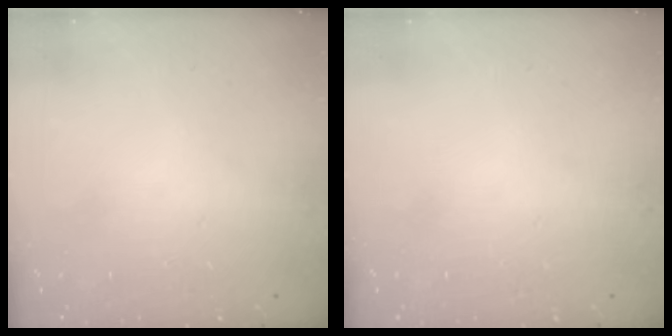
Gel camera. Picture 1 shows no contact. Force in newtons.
{"total": 0.0}